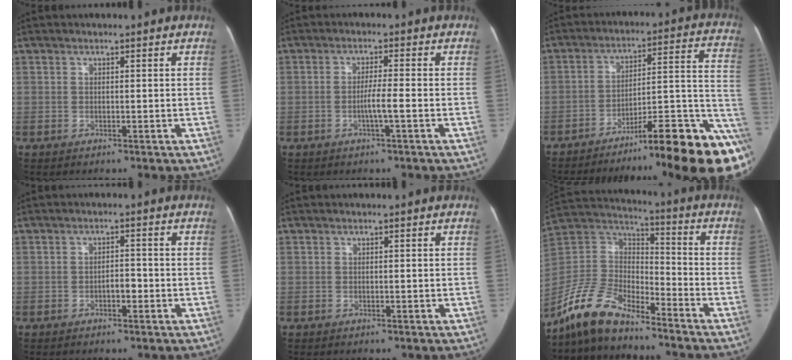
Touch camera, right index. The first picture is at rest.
{"total": 3.5, "force": [-1.2, -0.2, 3.2], "torque": [-0.058, -0.001, -0.022]}
{"total": 23.4, "force": [-16.1, 1.1, 17.0], "torque": [-0.128, 0.030, -0.237]}
{"total": 2.4, "force": [-0.9, 1.2, 1.8], "torque": [-0.027, 0.007, -0.014]}
{"total": 0.0}
{"total": 12.9, "force": [-10.5, 4.9, 5.6], "torque": [-0.124, 0.026, -0.205]}